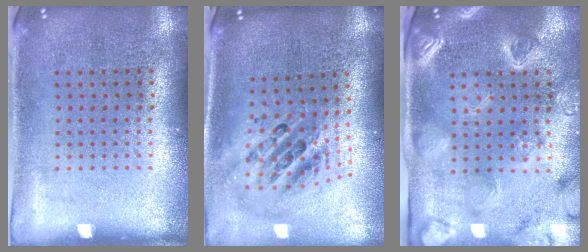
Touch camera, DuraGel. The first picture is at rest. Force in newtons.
{"total": 2.4, "press": 1.7, "slide": 1.7}
{"total": 3.5, "press": 3.2, "slide": 1.5}